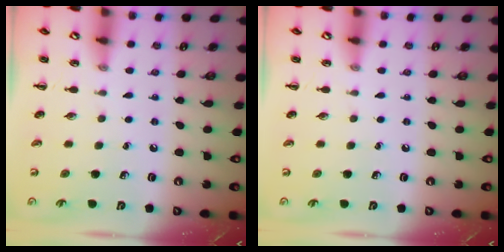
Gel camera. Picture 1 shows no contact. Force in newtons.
{"total": 0.0}